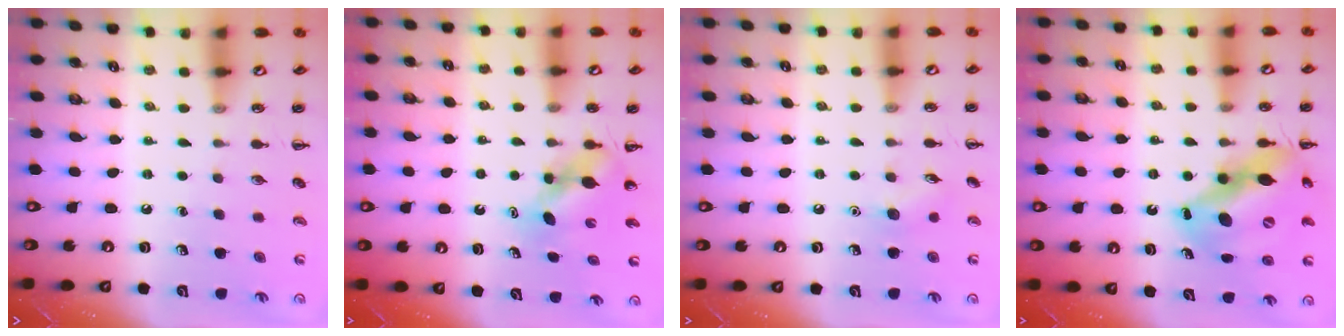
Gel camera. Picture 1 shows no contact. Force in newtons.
{"total": 5.3, "press": 5.2, "slide": 0.6}
{"total": 5.6, "press": 5.4, "slide": 1.5}
{"total": 14.5, "press": 14.0, "slide": 4.0}